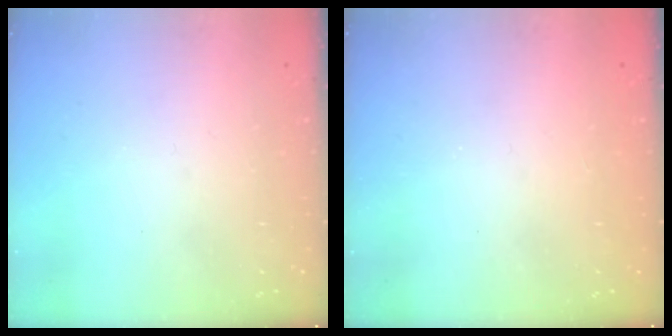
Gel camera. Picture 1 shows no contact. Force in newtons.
{"total": 0.9, "press": 0.9, "slide": 0.4}